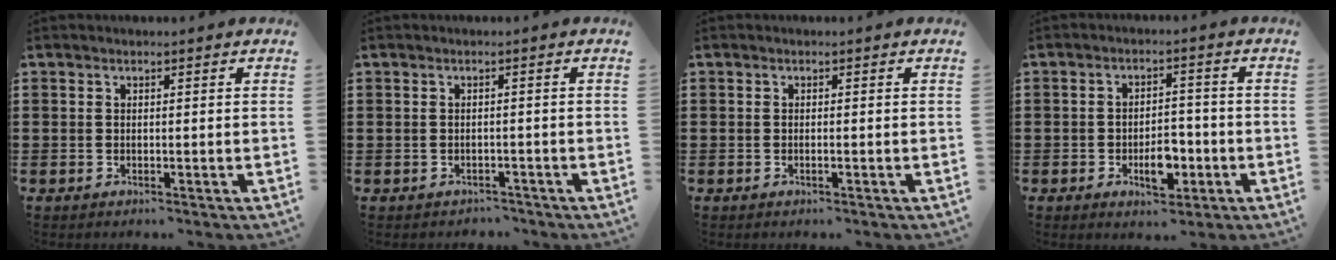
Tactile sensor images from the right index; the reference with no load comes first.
{"total": 1.2, "force": [-1.1, 0.6, -0.1], "torque": [-0.003, 0.003, -0.026]}
{"total": 0.5, "force": [-0.2, 0.0, 0.5], "torque": [-0.008, -0.002, -0.004]}
{"total": 5.8, "force": [-2.2, 2.9, 4.5], "torque": [-0.064, 0.007, -0.039]}